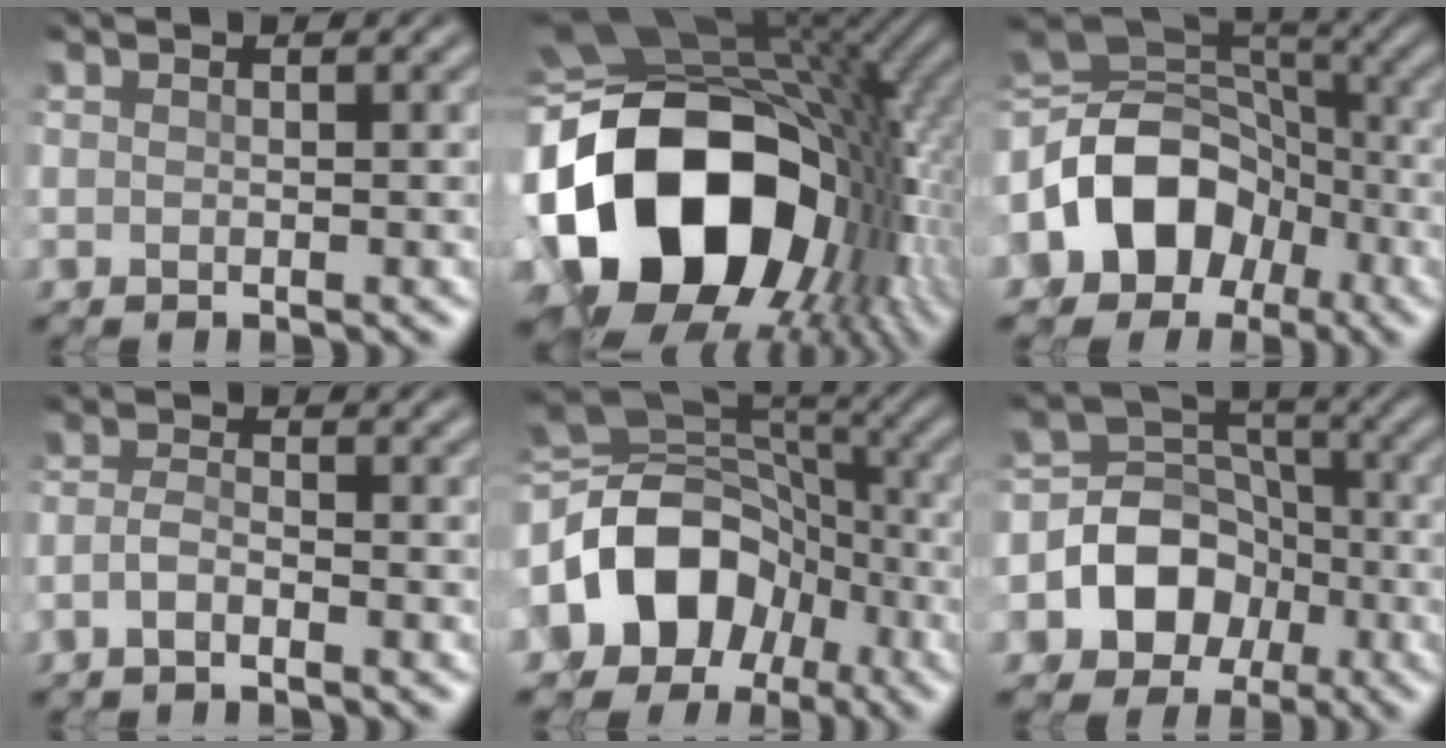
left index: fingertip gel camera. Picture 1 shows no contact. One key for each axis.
{"total": 19.7, "fx": -4.0, "fy": 14.0, "fz": 13.2, "tx": -0.268, "ty": -0.017, "tz": -0.054}
{"total": 10.3, "fx": -3.2, "fy": 7.5, "fz": 6.2, "tx": -0.113, "ty": 0.012, "tz": -0.062}
{"total": 1.6, "fx": -1.0, "fy": 0.1, "fz": 1.2, "tx": -0.034, "ty": 0.008, "tz": -0.024}
{"total": 11.4, "fx": -2.9, "fy": 8.5, "fz": 7.1, "tx": -0.134, "ty": 0.001, "tz": -0.051}
{"total": 7.8, "fx": -2.5, "fy": 6.5, "fz": 3.6, "tx": -0.056, "ty": 0.015, "tz": -0.069}